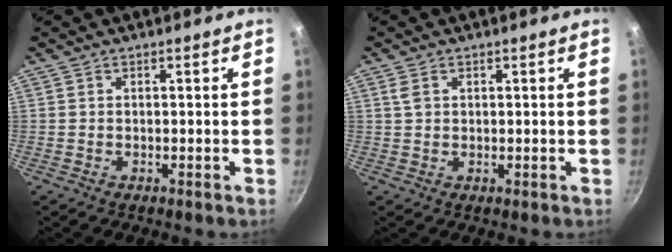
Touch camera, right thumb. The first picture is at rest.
{"total": 1.9, "force": [0.8, 1.3, 1.2], "torque": [-0.021, 0.001, 0.016]}